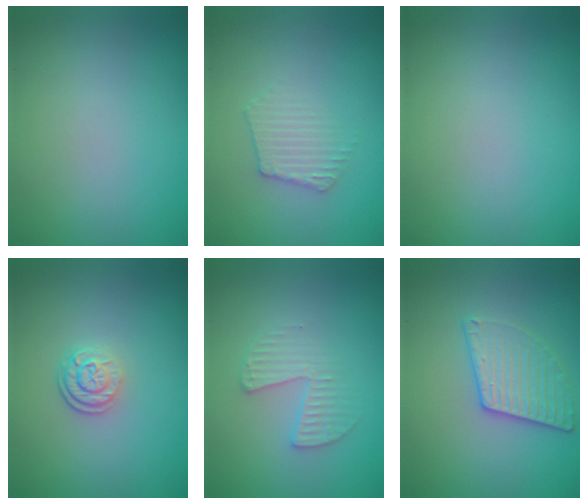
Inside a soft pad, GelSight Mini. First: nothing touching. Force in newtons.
{"total": 2.4, "press": 2.4, "slide": 0.3}
{"total": 0.0}
{"total": 2.7, "press": 2.0, "slide": 1.8}
{"total": 2.3, "press": 2.3, "slide": 0.3}
{"total": 3.1, "press": 3.0, "slide": 0.8}